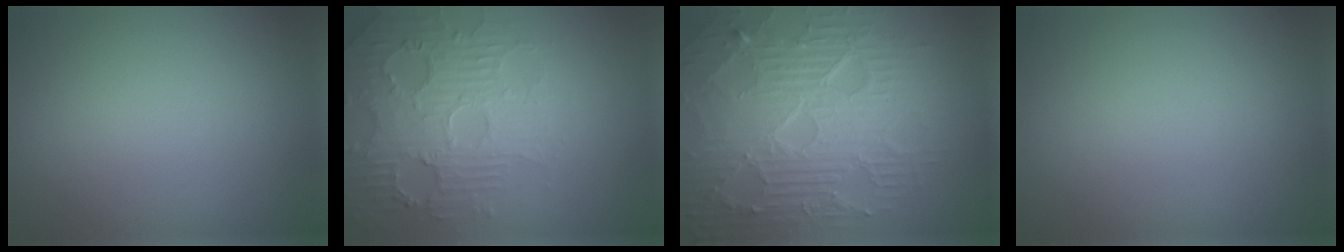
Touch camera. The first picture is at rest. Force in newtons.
{"total": 4.9, "press": 4.4, "slide": 2.3}
{"total": 10.7, "press": 6.9, "slide": 8.2}
{"total": 0.0}